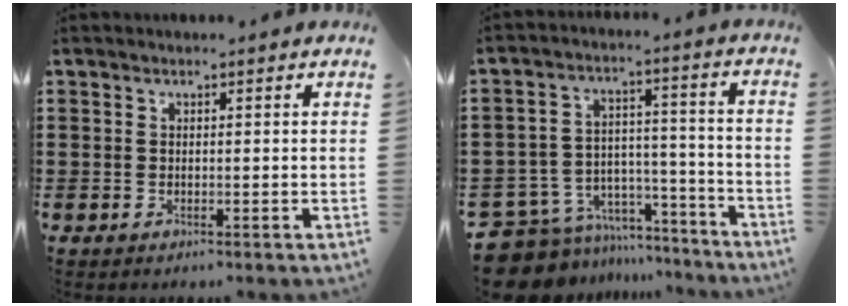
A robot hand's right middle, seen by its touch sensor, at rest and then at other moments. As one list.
[{"total": 8.5, "force": [-7.4, 3.9, 1.4], "torque": [-0.052, 0.011, -0.145]}]